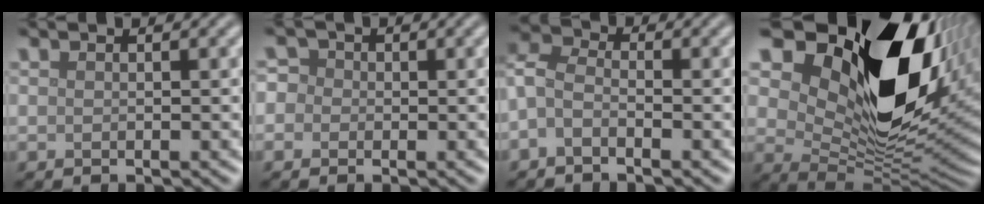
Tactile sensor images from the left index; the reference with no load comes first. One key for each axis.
{"total": 2.9, "fx": 0.5, "fy": 2.7, "fz": 1.0, "tx": 0.009, "ty": 0.023, "tz": -0.030}
{"total": 2.9, "fx": -1.2, "fy": 1.6, "fz": 2.0, "tx": -0.045, "ty": 0.005, "tz": -0.038}
{"total": 17.3, "fx": 6.8, "fy": 9.9, "fz": 12.4, "tx": -0.207, "ty": -0.006, "tz": 0.133}